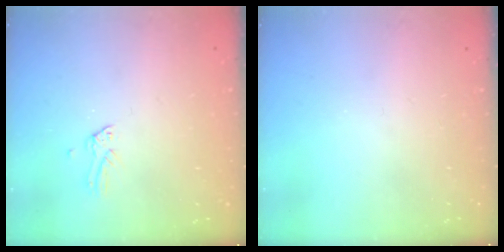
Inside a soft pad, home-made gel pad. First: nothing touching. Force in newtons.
{"total": 0.0}